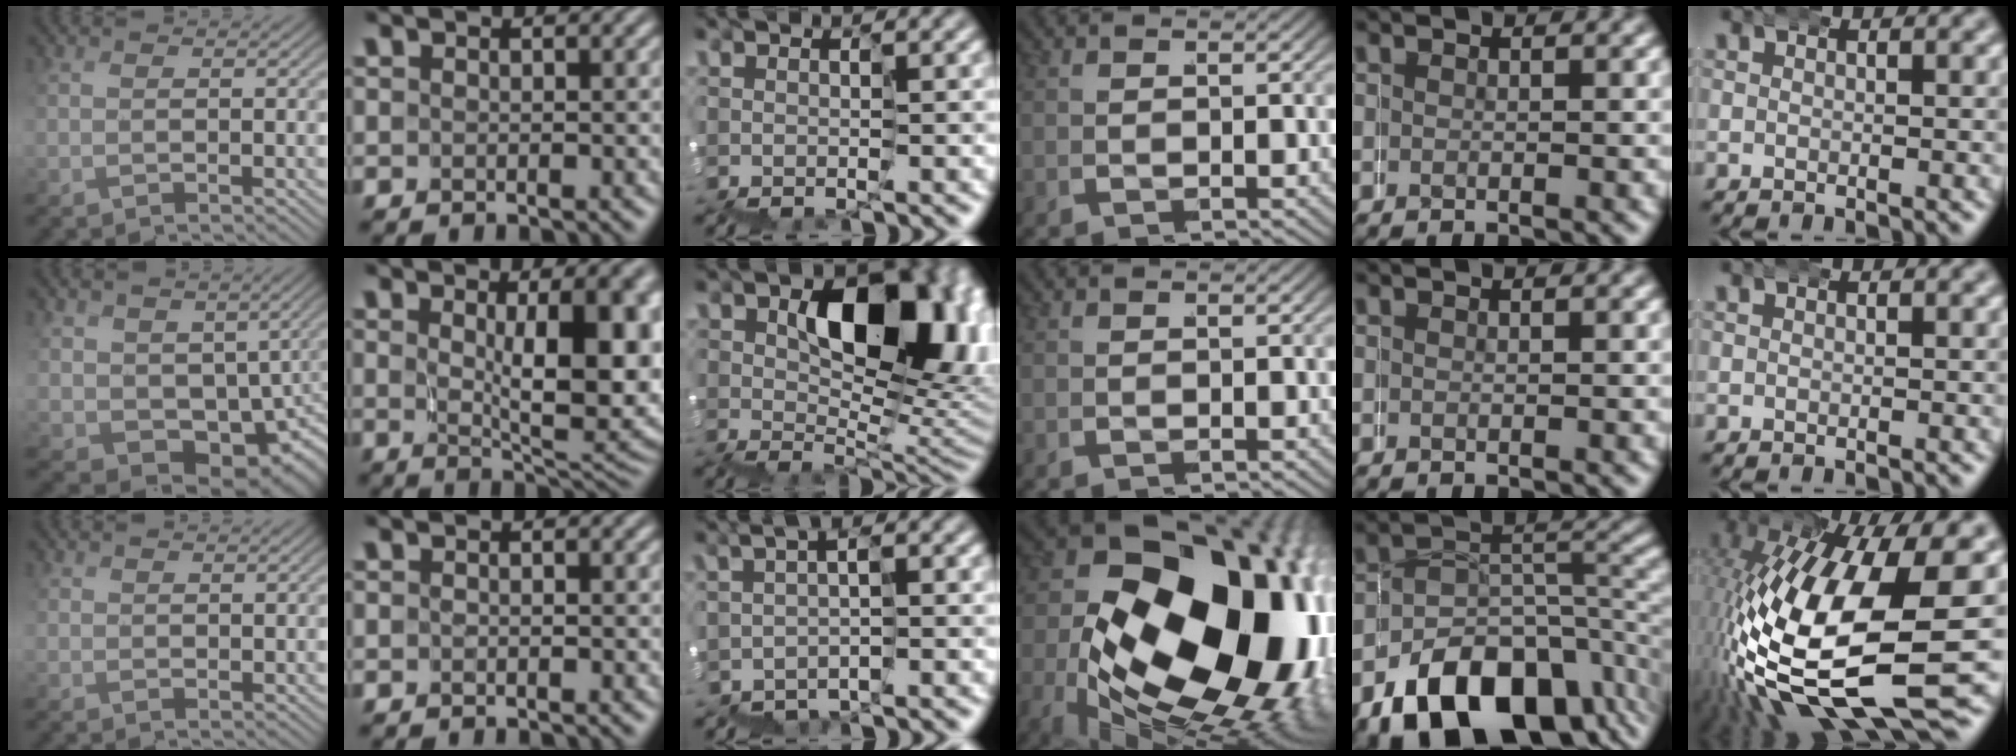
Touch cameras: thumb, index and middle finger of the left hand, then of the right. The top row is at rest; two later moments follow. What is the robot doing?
{"motion": "wrap", "object": "duck tape"}